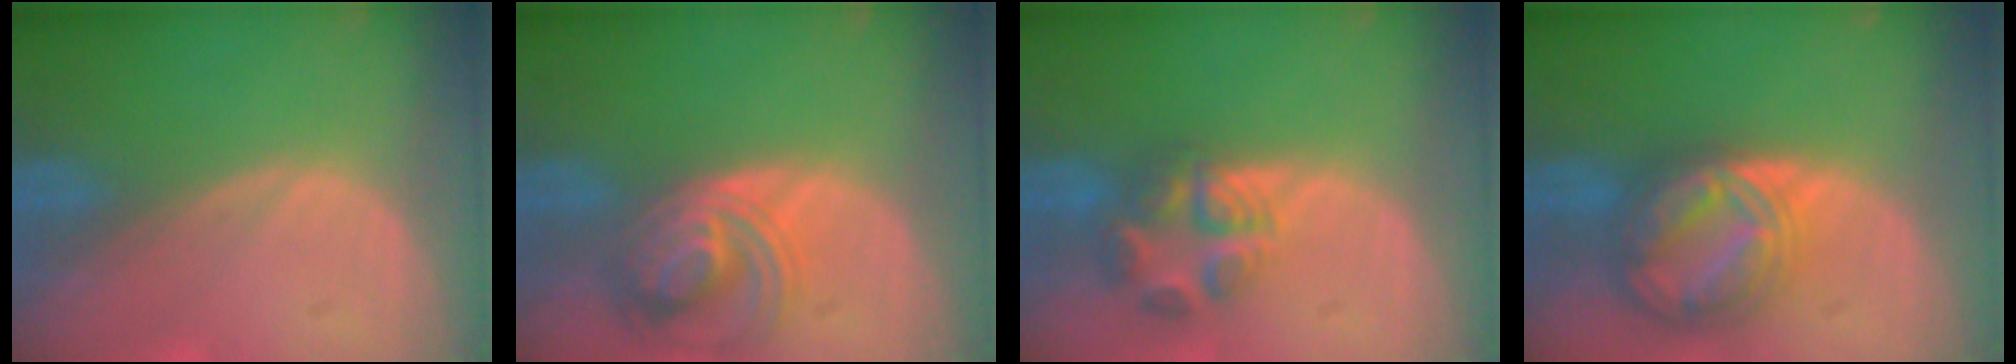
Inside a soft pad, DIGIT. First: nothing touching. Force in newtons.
{"total": 7.1, "press": 6.9, "slide": 1.8}
{"total": 6.0, "press": 6.0, "slide": 0.5}
{"total": 9.1, "press": 9.1, "slide": 0.6}